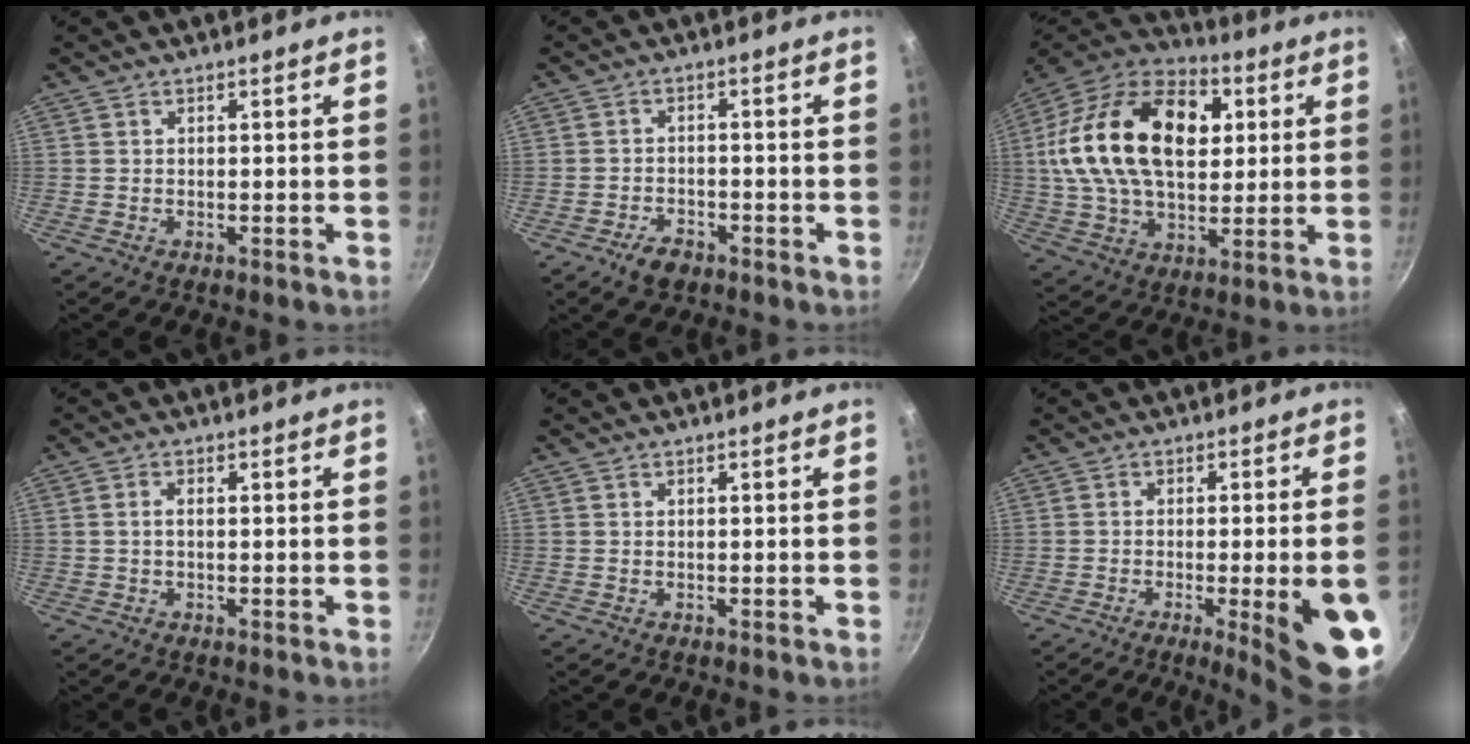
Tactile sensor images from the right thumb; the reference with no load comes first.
{"total": 4.2, "force": [-2.8, 2.3, 2.1], "torque": [-0.034, 0.021, -0.044]}
{"total": 27.9, "force": [5.4, 17.5, 21.1], "torque": [-0.363, 0.016, 0.081]}
{"total": 1.5, "force": [0.0, 0.8, 1.3], "torque": [-0.030, 0.006, -0.001]}
{"total": 0.0}
{"total": 13.8, "force": [-4.3, 2.0, 12.9], "torque": [-0.150, 0.007, -0.051]}